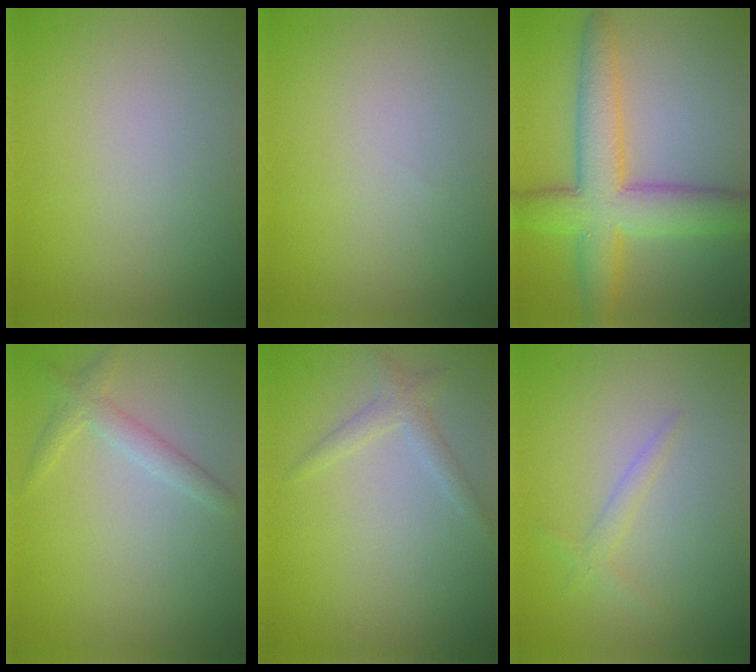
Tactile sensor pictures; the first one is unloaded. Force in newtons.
{"total": 0.0}
{"total": 7.6, "press": 7.6, "slide": 0.3}
{"total": 1.9, "press": 1.9, "slide": 0.1}
{"total": 1.7, "press": 1.7, "slide": 0.1}
{"total": 1.1, "press": 1.1, "slide": 0.1}